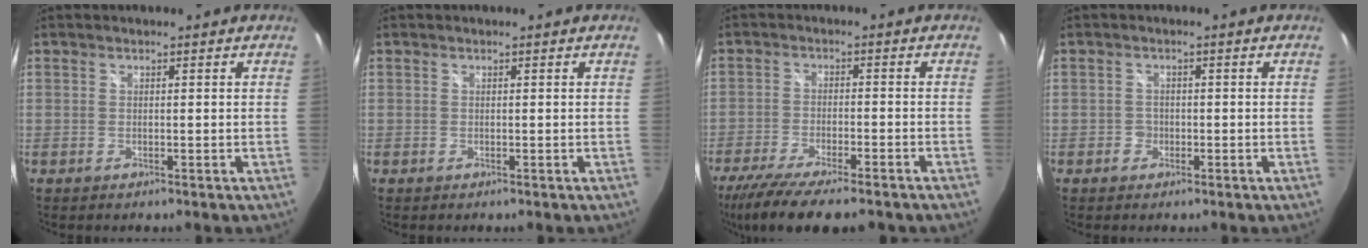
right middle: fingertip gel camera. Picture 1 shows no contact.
{"total": 0.0}
{"total": 14.9, "force": [-11.9, 3.0, 8.4], "torque": [-0.175, -0.048, -0.191]}
{"total": 2.0, "force": [-1.0, 1.7, 0.3], "torque": [-0.006, 0.002, -0.017]}